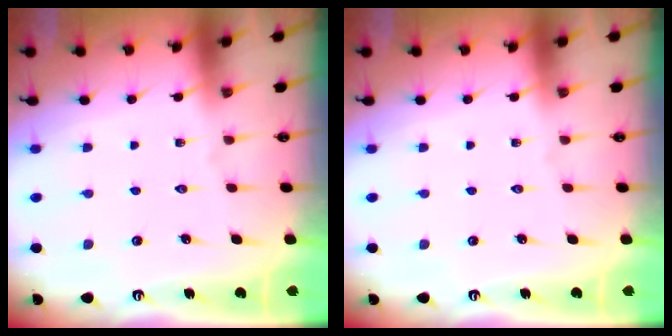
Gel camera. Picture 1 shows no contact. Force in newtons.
{"total": 0.0}